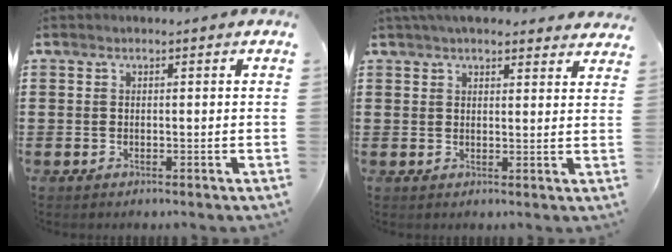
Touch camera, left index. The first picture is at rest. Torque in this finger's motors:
{"motor_torque": [1.42, -0.72, 0.28, -0.03]}